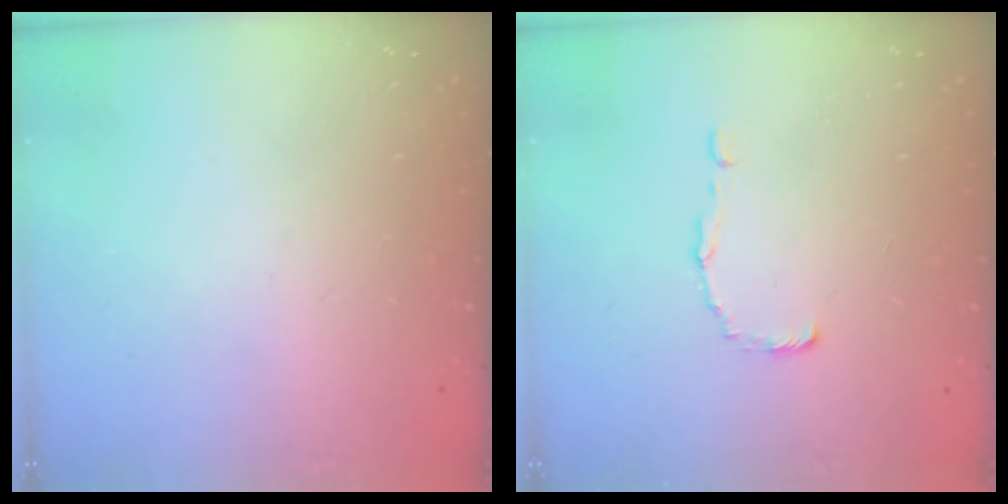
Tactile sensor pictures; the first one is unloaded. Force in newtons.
{"total": 0.6, "press": 0.6, "slide": 0.0}